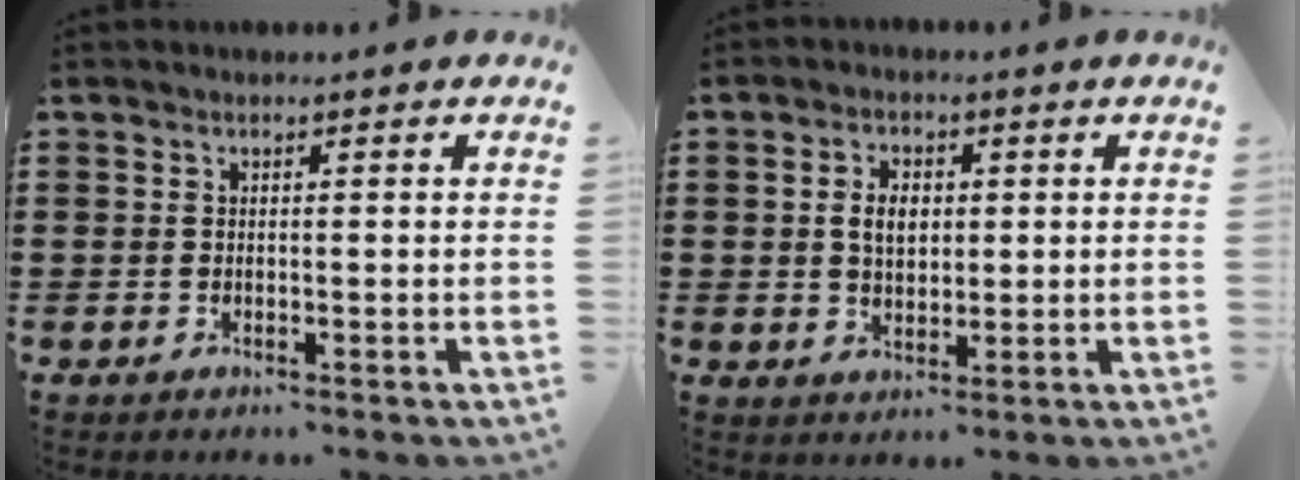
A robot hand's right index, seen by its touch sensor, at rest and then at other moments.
{"total": 4.0, "force": [0.5, 2.6, 3.0], "torque": [-0.057, 0.008, 0.005]}